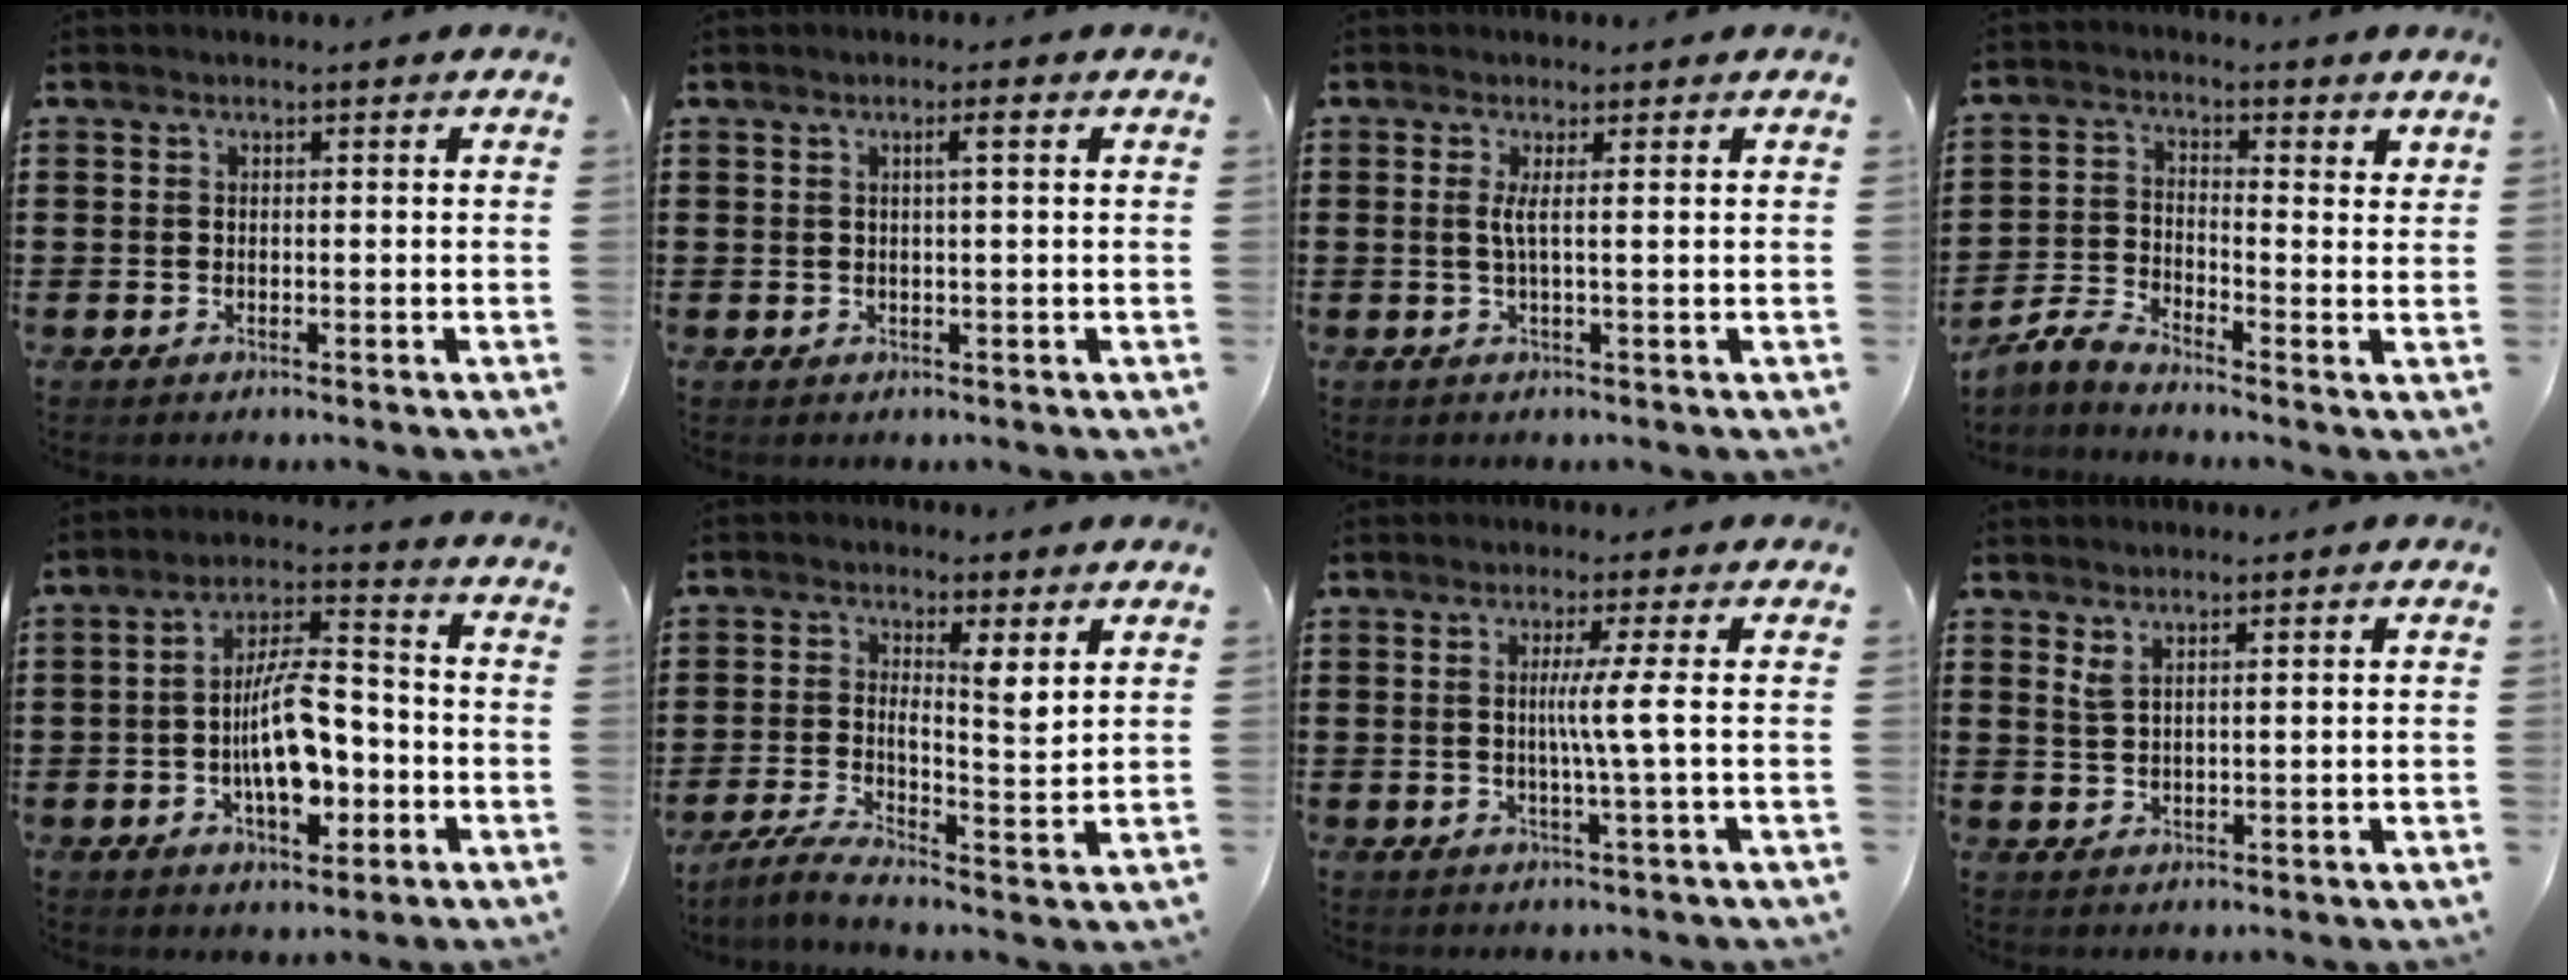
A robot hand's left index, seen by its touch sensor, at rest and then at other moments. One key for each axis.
{"total": 2.0, "fx": 0.7, "fy": 0.0, "fz": 1.9, "tx": -0.037, "ty": 0.001, "tz": 0.010}
{"total": 2.3, "fx": 0.3, "fy": -0.5, "fz": 2.2, "tx": -0.045, "ty": -0.008, "tz": 0.004}
{"total": 2.5, "fx": -2.0, "fy": 0.5, "fz": 1.4, "tx": -0.038, "ty": -0.004, "tz": -0.044}
{"total": 10.9, "fx": -2.7, "fy": 5.0, "fz": 9.3, "tx": -0.169, "ty": 0.002, "tz": -0.053}
{"total": 4.0, "fx": 1.8, "fy": 0.2, "fz": 3.5, "tx": -0.064, "ty": -0.027, "tz": 0.021}
{"total": 4.7, "fx": 0.2, "fy": -1.1, "fz": 4.6, "tx": -0.085, "ty": -0.011, "tz": -0.002}
{"total": 2.0, "fx": 1.6, "fy": 0.3, "fz": 1.2, "tx": -0.028, "ty": 0.001, "tz": 0.029}